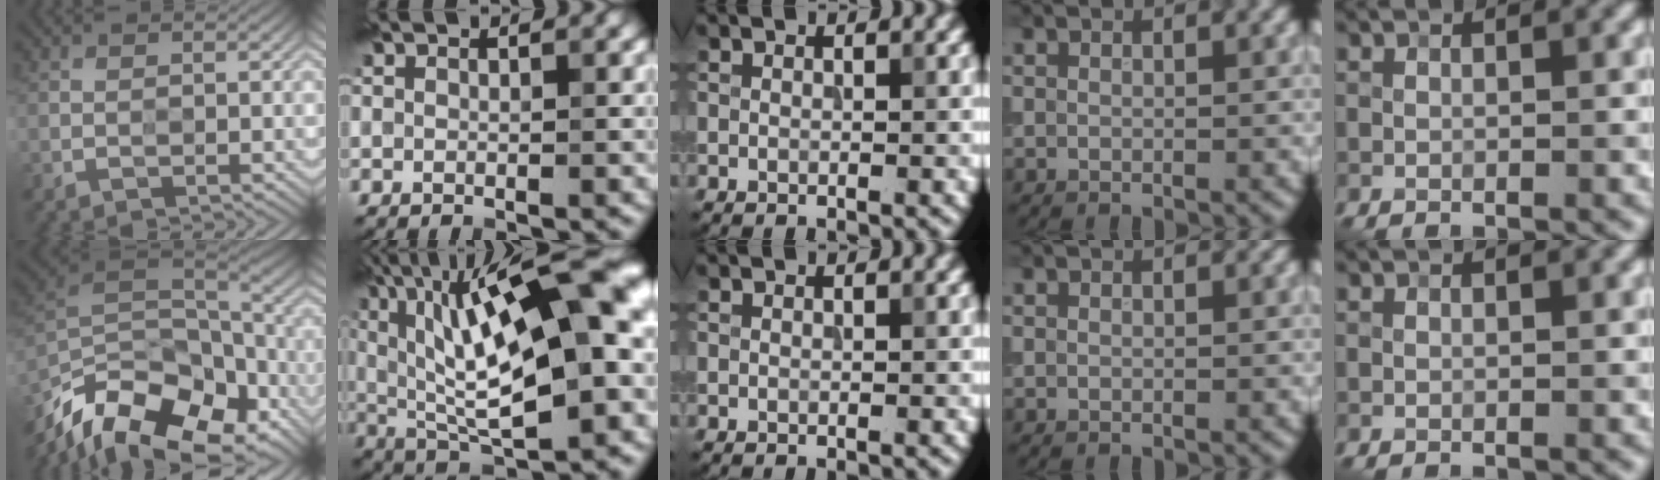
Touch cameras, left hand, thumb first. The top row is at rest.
{"thumb": {"total": 18.0, "force": [-12.0, 8.3, 10.7], "torque": [-0.248, -0.030, -0.182]}, "index": {"total": 18.2, "force": [4.0, 6.1, 16.7], "torque": [-0.257, 0.026, 0.063]}}